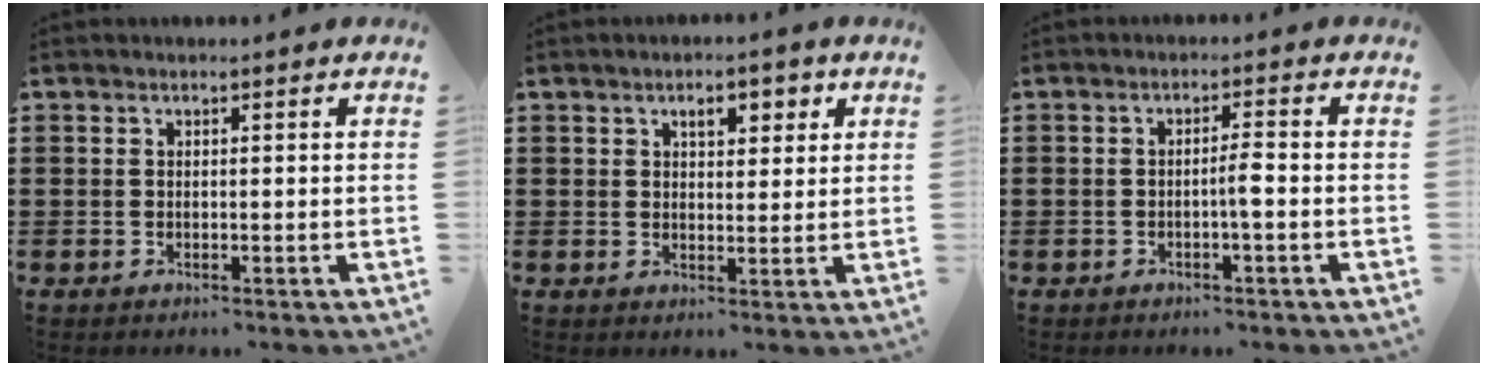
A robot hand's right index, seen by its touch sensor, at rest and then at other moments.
{"total": 3.7, "force": [1.8, 2.0, 2.6], "torque": [-0.035, 0.001, 0.022]}
{"total": 2.5, "force": [-0.8, 0.1, 2.3], "torque": [-0.042, 0.001, -0.016]}